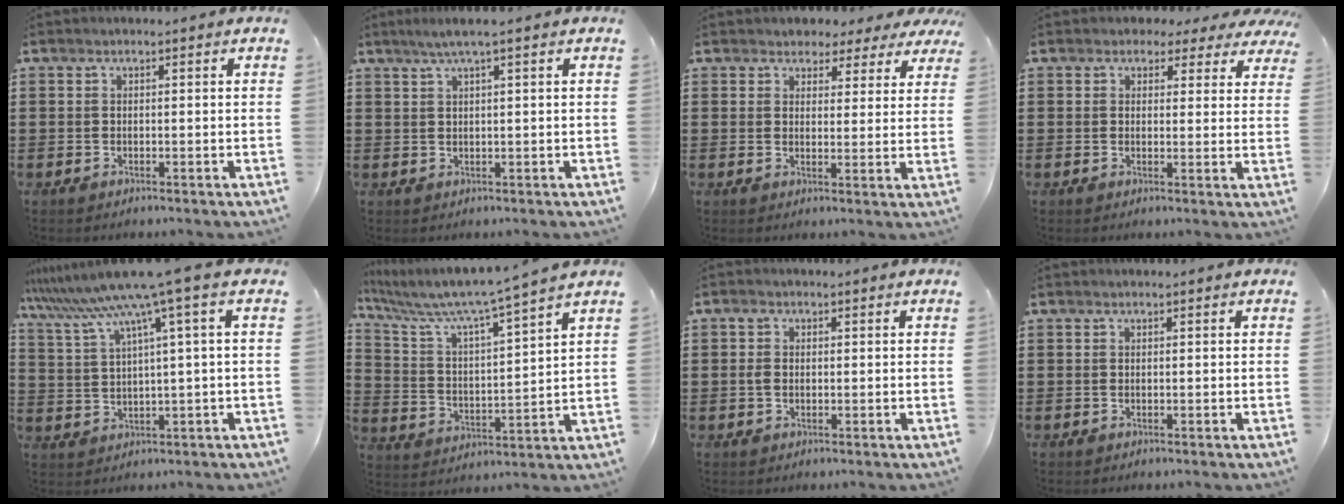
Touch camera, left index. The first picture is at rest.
{"total": 2.4, "force": [1.2, -0.2, 2.1], "torque": [-0.041, 0.000, 0.020]}
{"total": 3.3, "force": [2.7, 1.9, 0.3], "torque": [-0.015, -0.005, 0.046]}
{"total": 2.6, "force": [1.9, 1.6, 0.7], "torque": [-0.016, 0.000, 0.033]}
{"total": 9.1, "force": [5.5, -1.1, 7.2], "torque": [-0.171, -0.037, 0.084]}
{"total": 6.6, "force": [5.7, -0.2, 3.4], "torque": [-0.094, -0.046, 0.087]}
{"total": 1.8, "force": [0.0, 1.6, 0.9], "torque": [-0.019, 0.007, -0.002]}
{"total": 0.0}